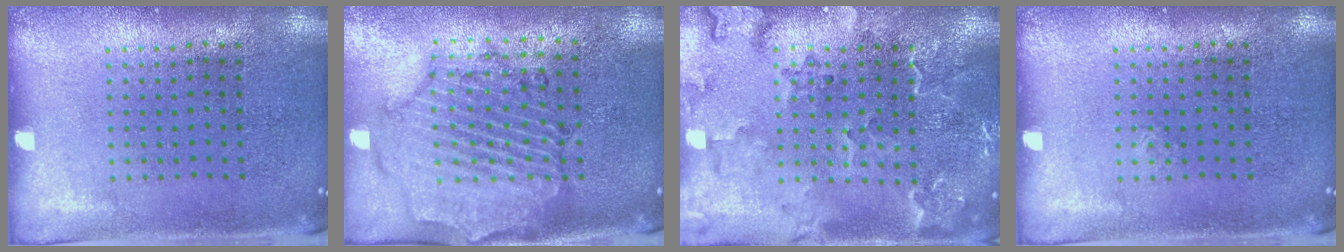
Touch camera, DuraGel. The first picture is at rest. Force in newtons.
{"total": 1.6, "press": 1.6, "slide": 0.3}
{"total": 2.4, "press": 2.2, "slide": 0.9}
{"total": 0.0}